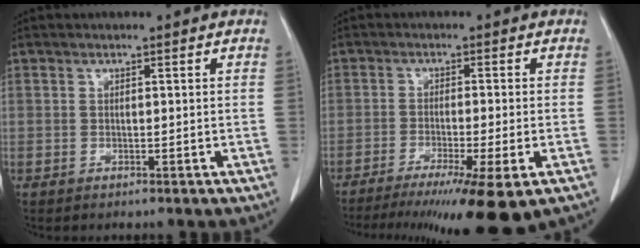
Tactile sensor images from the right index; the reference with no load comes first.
{"total": 14.3, "force": [-10.2, 0.0, 10.1], "torque": [-0.128, -0.037, -0.156]}